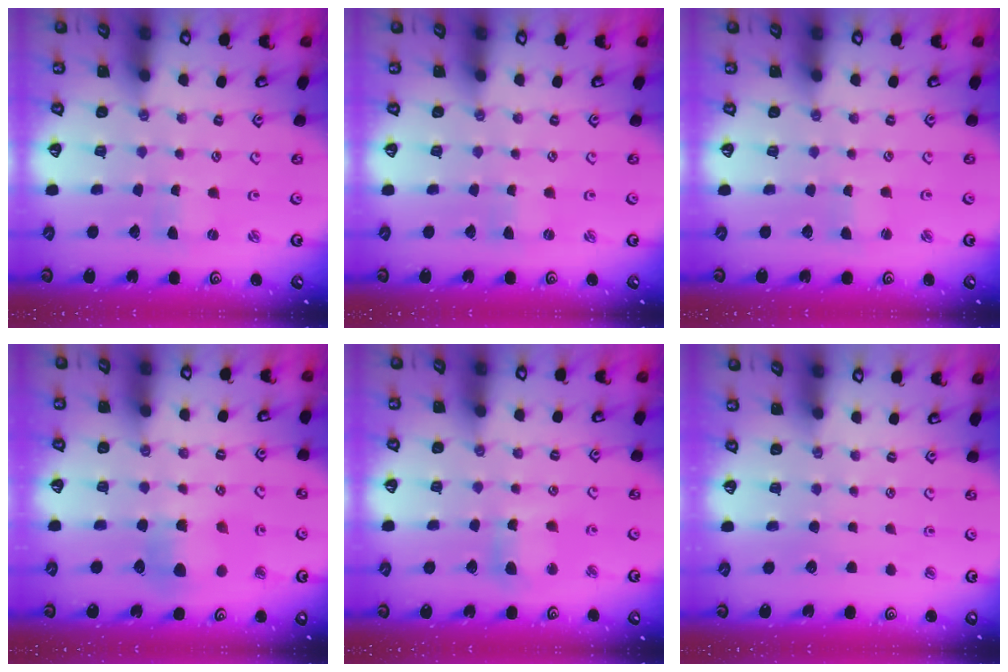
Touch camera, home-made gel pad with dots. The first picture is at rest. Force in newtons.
{"total": 0.0}
{"total": 1.1, "press": 1.1, "slide": 0.1}
{"total": 6.9, "press": 6.9, "slide": 0.4}
{"total": 8.5, "press": 8.4, "slide": 1.3}
{"total": 0.0}